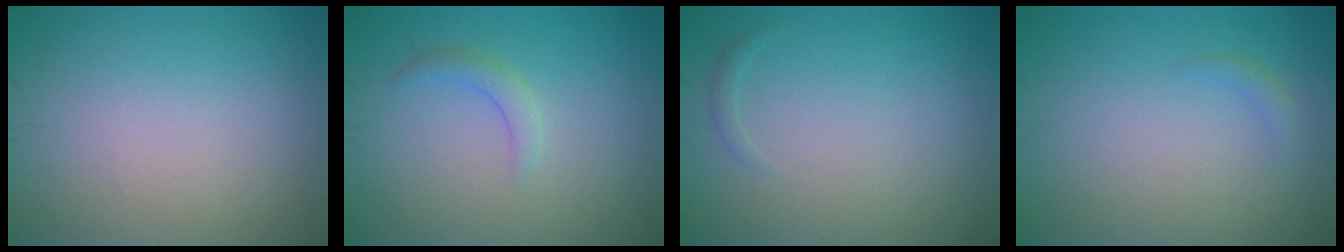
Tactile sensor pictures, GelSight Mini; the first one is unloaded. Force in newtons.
{"total": 1.5, "press": 1.5, "slide": 0.2}
{"total": 0.5, "press": 0.5, "slide": 0.0}
{"total": 0.8, "press": 0.8, "slide": 0.1}